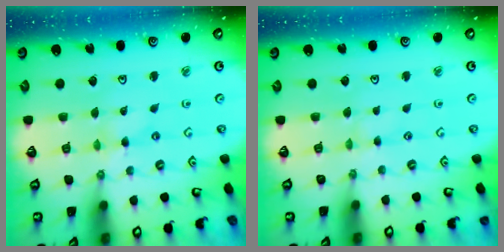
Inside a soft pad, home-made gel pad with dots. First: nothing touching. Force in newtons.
{"total": 0.8, "press": 0.8, "slide": 0.3}